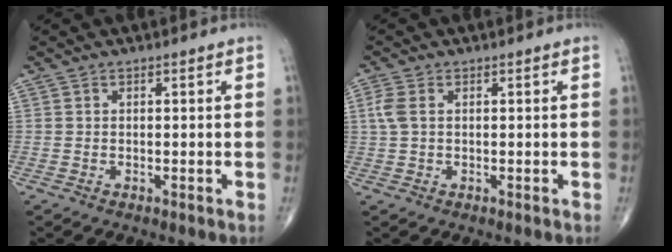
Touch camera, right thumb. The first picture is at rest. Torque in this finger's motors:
{"motor_torque": [-0.25, -0.09, -0.02, -0.10, 0.02]}